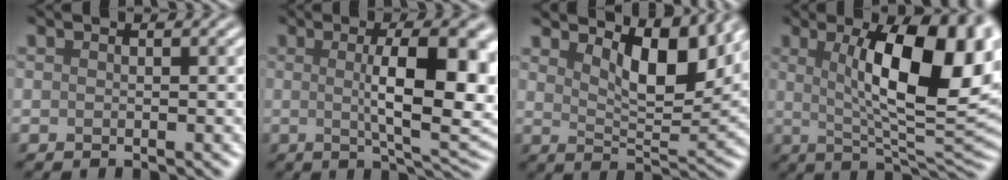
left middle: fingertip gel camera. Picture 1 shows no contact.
{"total": 9.8, "force": [0.5, 2.6, 9.5], "torque": [-0.128, -0.003, 0.012]}
{"total": 6.3, "force": [3.6, 2.3, 4.7], "torque": [-0.077, -0.007, 0.052]}
{"total": 12.2, "force": [2.5, 3.5, 11.4], "torque": [-0.161, 0.007, 0.042]}